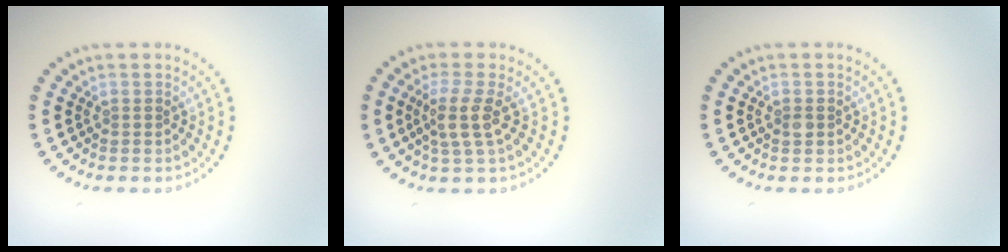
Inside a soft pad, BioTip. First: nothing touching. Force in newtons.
{"total": 3.0, "press": 2.3, "slide": 1.8}
{"total": 1.0, "press": 1.0, "slide": 0.2}